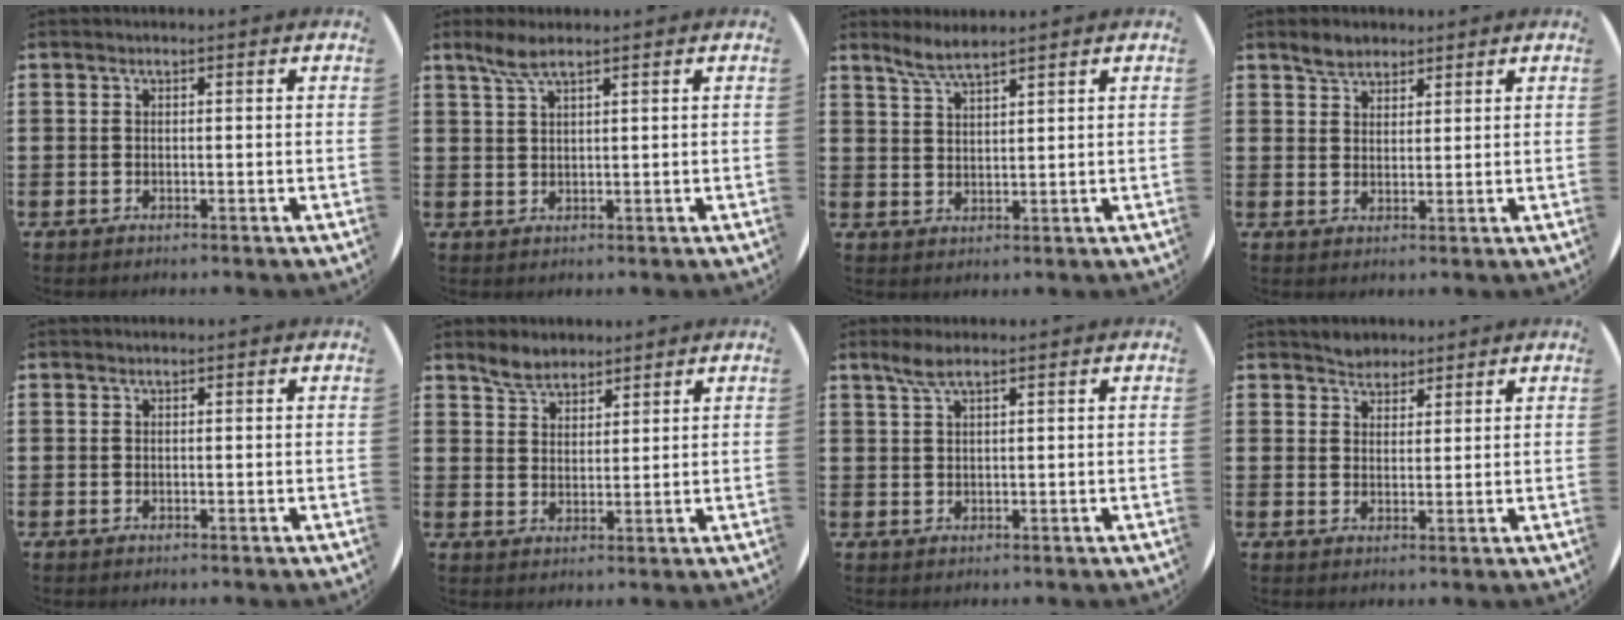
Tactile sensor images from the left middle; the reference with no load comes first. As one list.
[{"total": 3.1, "force": [2.3, 0.5, 2.0], "torque": [-0.044, 0.004, 0.040]}, {"total": 3.4, "force": [3.2, 0.2, 1.3], "torque": [-0.033, -0.002, 0.058]}, {"total": 2.9, "force": [2.5, 1.5, 0.3], "torque": [-0.004, 0.005, 0.047]}, {"total": 0.0}, {"total": 3.8, "force": [3.4, 1.6, 0.4], "torque": [-0.017, 0.002, 0.066]}, {"total": 2.6, "force": [1.8, 0.4, 1.8], "torque": [-0.038, 0.004, 0.032]}, {"total": 2.8, "force": [2.6, 1.1, -0.2], "torque": [0.006, -0.003, 0.049]}]